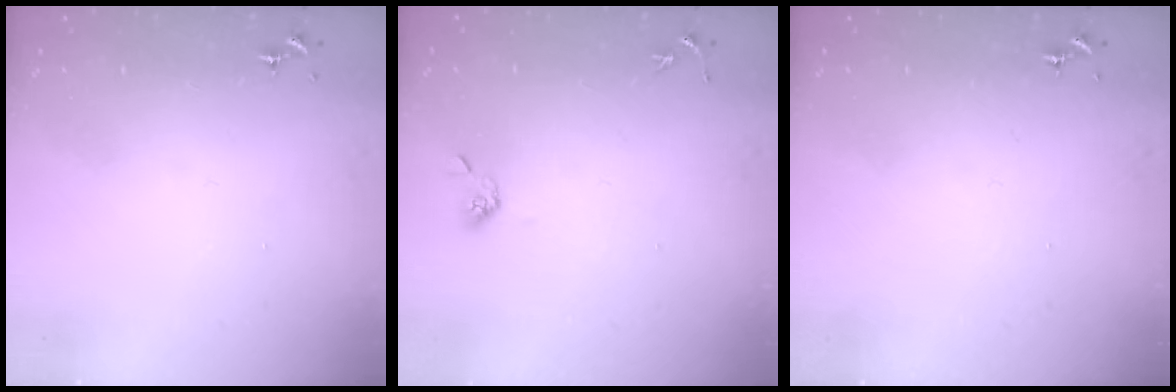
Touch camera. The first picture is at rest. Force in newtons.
{"total": 5.0, "press": 4.7, "slide": 1.7}
{"total": 0.0}